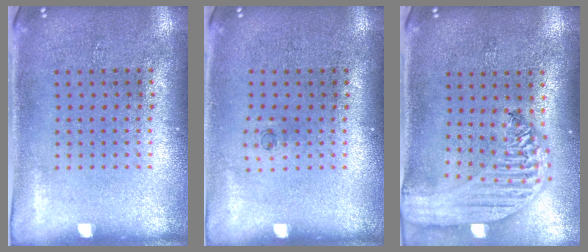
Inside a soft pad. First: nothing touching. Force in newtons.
{"total": 0.6, "press": 0.3, "slide": 0.5}
{"total": 2.9, "press": 2.3, "slide": 1.8}